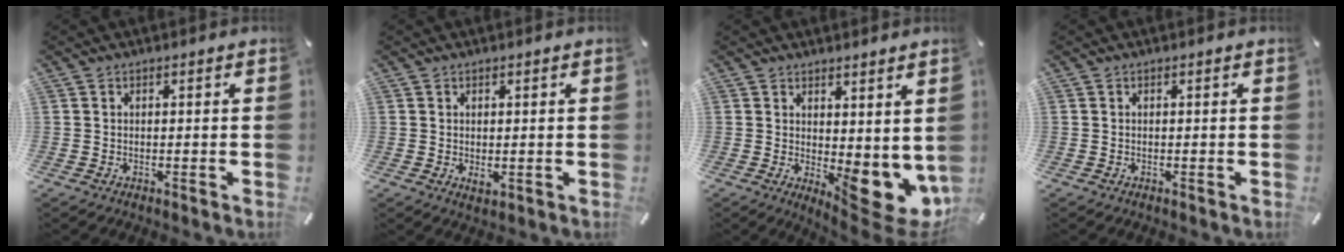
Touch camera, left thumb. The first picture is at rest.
{"total": 1.4, "force": [0.1, 1.0, 1.0], "torque": [-0.011, -0.003, 0.001]}
{"total": 10.0, "force": [-1.2, 5.5, 8.3], "torque": [-0.068, -0.015, -0.005]}
{"total": 0.0}